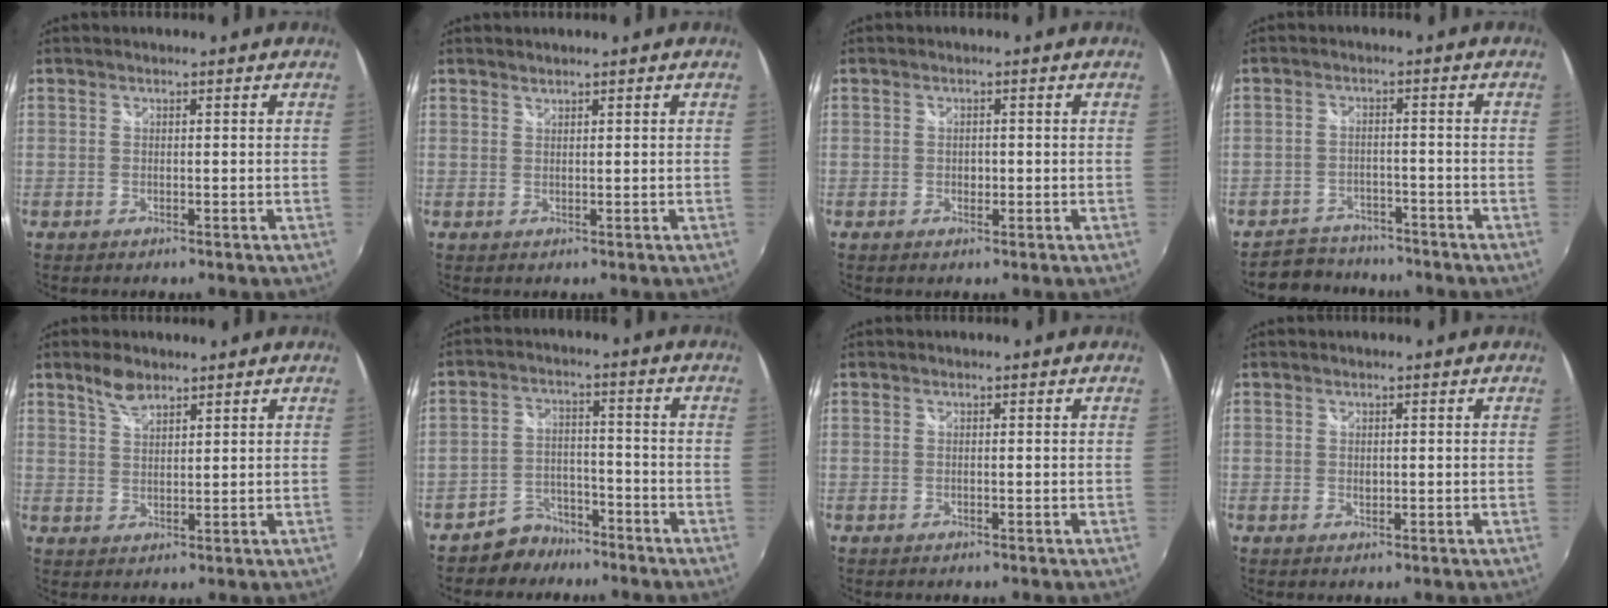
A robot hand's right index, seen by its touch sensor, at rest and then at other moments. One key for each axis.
{"total": 0.8, "fx": 0.8, "fy": 0.1, "fz": 0.1, "tx": 0.000, "ty": 0.001, "tz": 0.015}
{"total": 1.2, "fx": -0.2, "fy": 1.0, "fz": 0.5, "tx": -0.007, "ty": -0.001, "tz": -0.003}
{"total": 6.2, "fx": -5.3, "fy": 3.2, "fz": 0.3, "tx": -0.027, "ty": 0.011, "tz": -0.086}
{"total": 4.2, "fx": 3.2, "fy": 1.6, "fz": 2.1, "tx": -0.038, "ty": 0.005, "tz": 0.061}
{"total": 6.3, "fx": -5.1, "fy": 3.6, "fz": 0.5, "tx": -0.021, "ty": 0.021, "tz": -0.084}
{"total": 0.0}
{"total": 0.6, "fx": 0.2, "fy": 0.5, "fz": 0.2, "tx": -0.002, "ty": -0.001, "tz": 0.003}